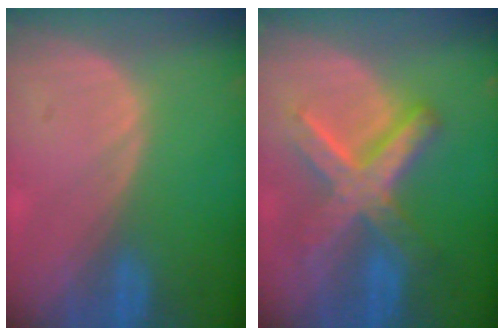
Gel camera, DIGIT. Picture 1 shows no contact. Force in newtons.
{"total": 8.9, "press": 8.9, "slide": 0.7}